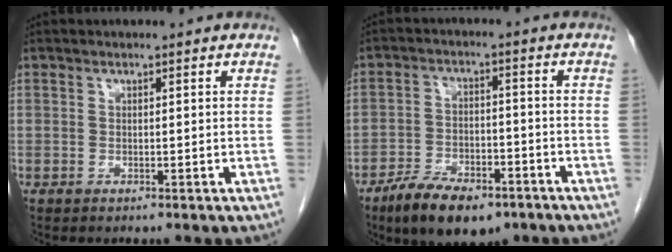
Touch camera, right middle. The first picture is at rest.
{"total": 10.4, "force": [-7.4, 3.9, 6.2], "torque": [-0.106, -0.008, -0.123]}